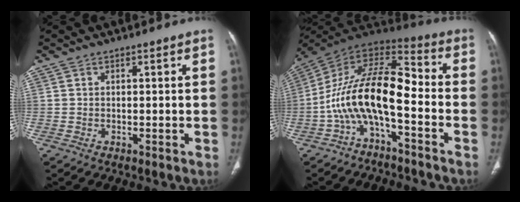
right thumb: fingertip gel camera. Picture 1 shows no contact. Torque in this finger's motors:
{"motor_torque": [2.29, 2.16, 2.05, -0.71, 0.78]}